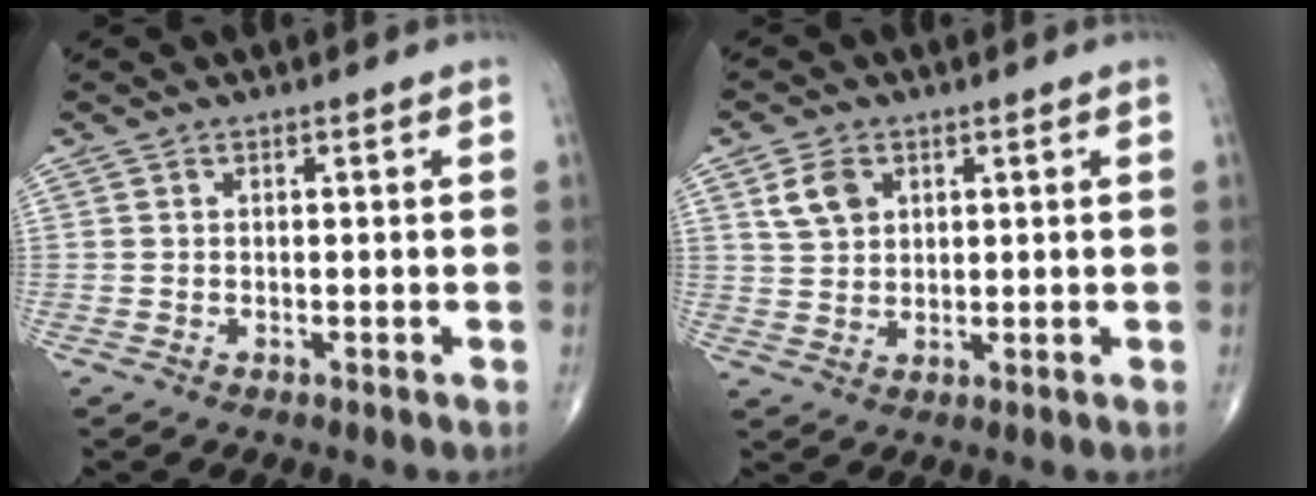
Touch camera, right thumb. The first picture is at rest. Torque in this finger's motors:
{"motor_torque": [-0.54, 0.58, 0.11, -0.11, 0.00]}